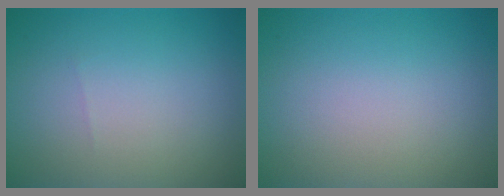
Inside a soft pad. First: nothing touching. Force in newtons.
{"total": 0.0}